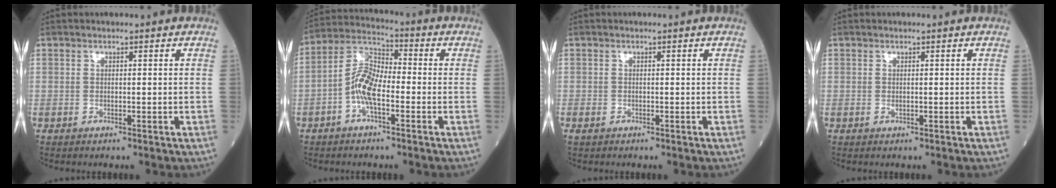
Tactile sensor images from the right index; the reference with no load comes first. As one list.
[{"total": 7.7, "force": [-2.4, 2.8, 6.7], "torque": [-0.144, 0.019, -0.051]}, {"total": 0.7, "force": [-0.3, 0.5, 0.3], "torque": [-0.006, 0.002, -0.005]}, {"total": 0.0}]